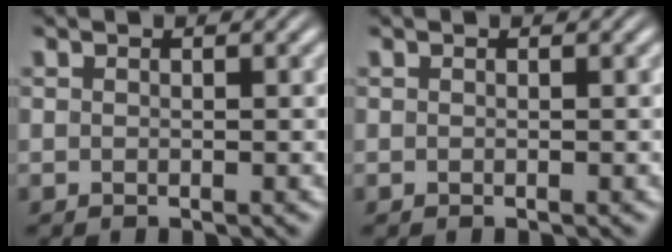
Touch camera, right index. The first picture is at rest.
{"total": 0.0}